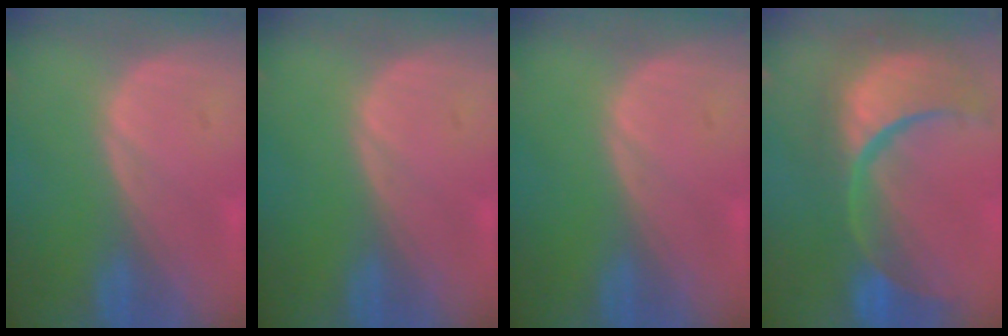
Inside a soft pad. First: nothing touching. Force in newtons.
{"total": 0.0}
{"total": 0.0}
{"total": 14.2, "press": 11.3, "slide": 8.7}